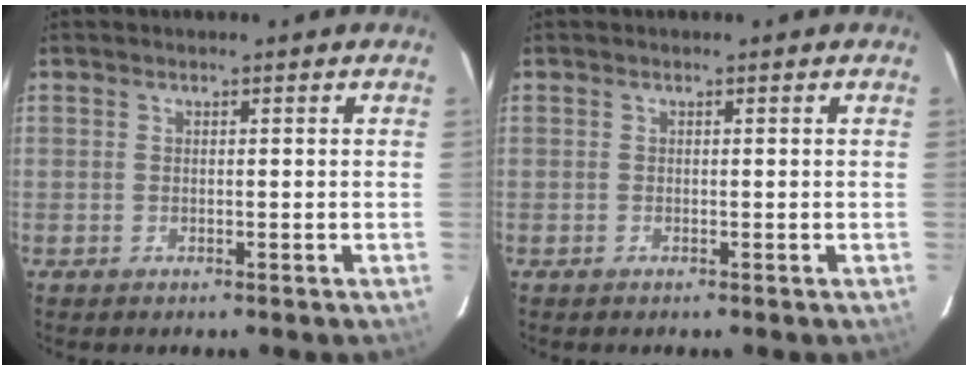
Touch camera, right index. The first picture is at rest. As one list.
[{"total": 0.0}]